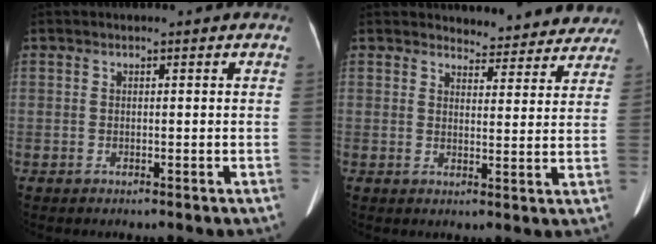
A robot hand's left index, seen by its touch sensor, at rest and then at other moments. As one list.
[{"total": 10.9, "force": [10.5, 3.2, 0.4], "torque": [0.031, -0.015, 0.099]}]